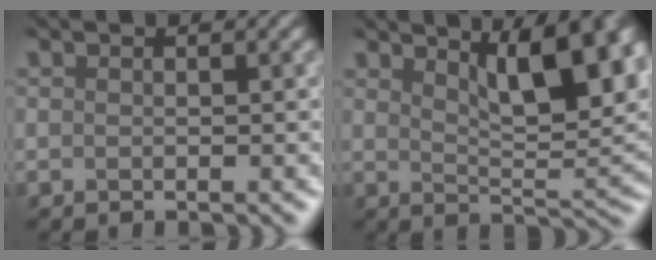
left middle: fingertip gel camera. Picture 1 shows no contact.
{"total": 8.0, "force": [3.7, 1.9, 6.9], "torque": [-0.072, 0.020, 0.061]}